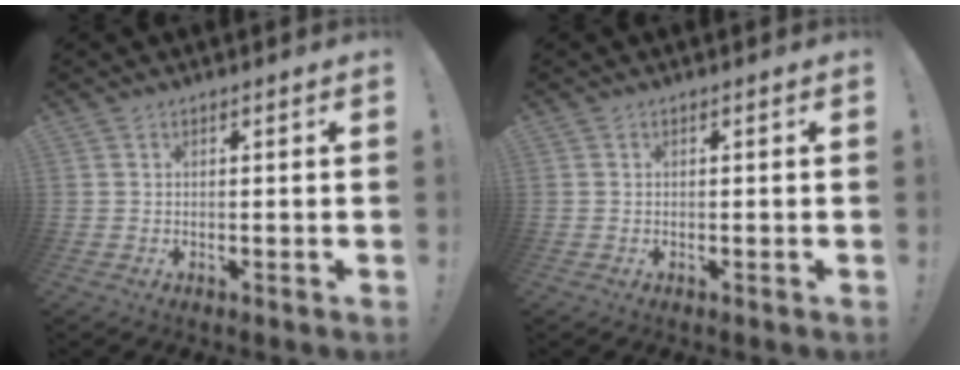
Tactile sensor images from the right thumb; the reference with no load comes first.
{"total": 0.0}